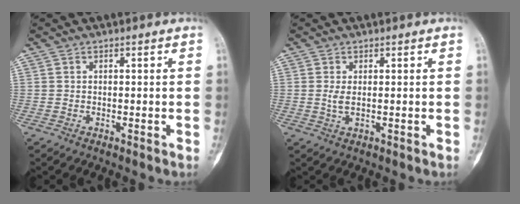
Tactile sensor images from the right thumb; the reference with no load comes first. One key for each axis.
{"total": 0.8, "fx": 0.1, "fy": 0.2, "fz": 0.8, "tx": -0.020, "ty": -0.001, "tz": 0.006}